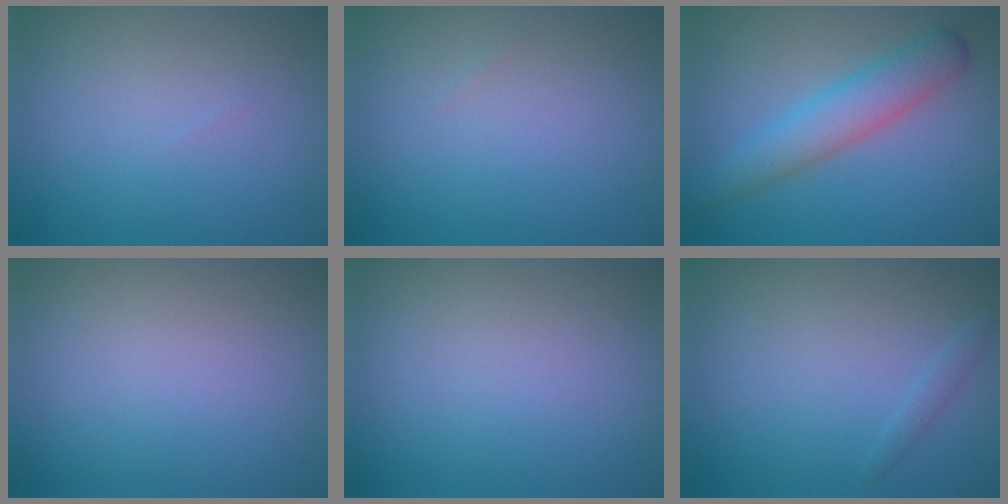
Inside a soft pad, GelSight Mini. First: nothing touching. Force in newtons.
{"total": 0.0}
{"total": 4.2, "press": 4.2, "slide": 0.2}
{"total": 0.0}
{"total": 0.0}
{"total": 0.8, "press": 0.8, "slide": 0.1}